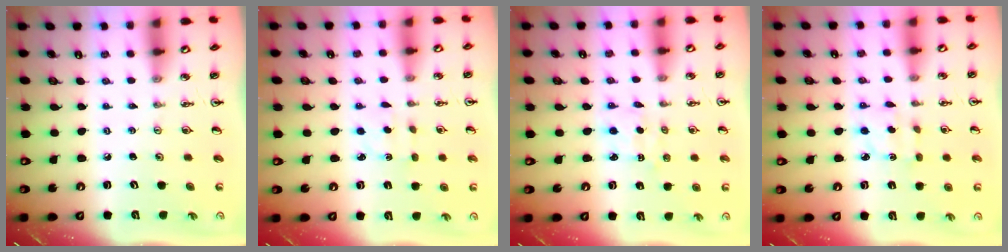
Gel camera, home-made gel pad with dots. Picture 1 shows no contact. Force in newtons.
{"total": 1.9, "press": 1.9, "slide": 0.4}
{"total": 1.6, "press": 1.4, "slide": 0.7}
{"total": 3.4, "press": 3.3, "slide": 0.7}